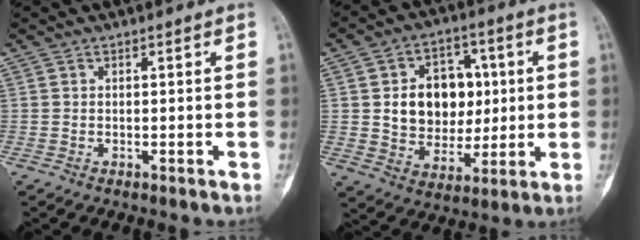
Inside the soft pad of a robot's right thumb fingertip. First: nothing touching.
{"total": 14.4, "force": [1.9, 11.0, 9.0], "torque": [-0.083, 0.003, 0.042]}